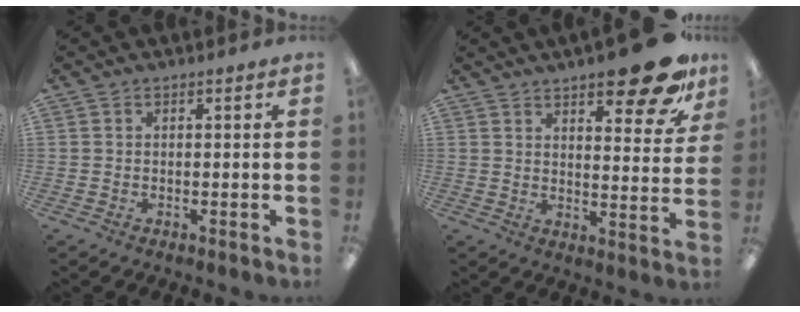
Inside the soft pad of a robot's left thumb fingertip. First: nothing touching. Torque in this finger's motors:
{"motor_torque": [0.24, 0.46, 1.46, -1.31, 0.05]}